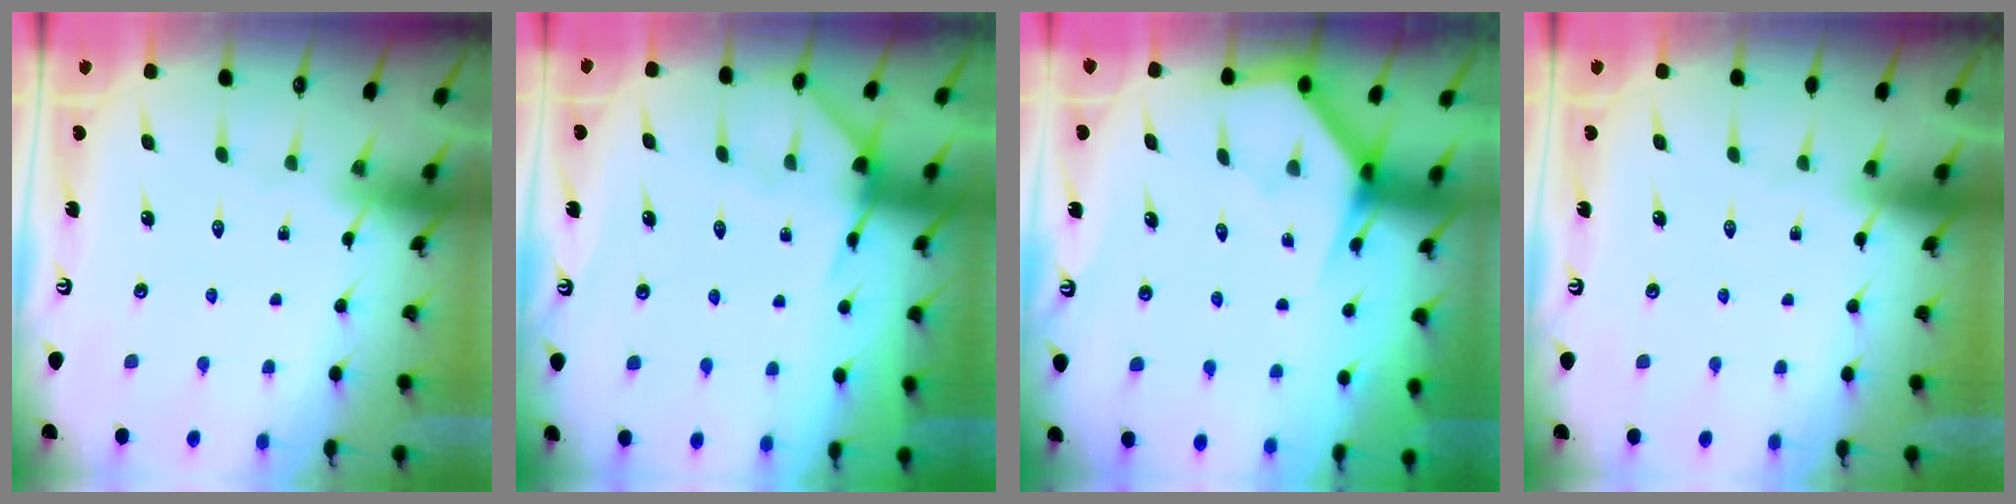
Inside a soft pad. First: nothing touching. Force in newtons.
{"total": 7.1, "press": 7.0, "slide": 0.5}
{"total": 3.6, "press": 3.6, "slide": 0.2}
{"total": 0.0}